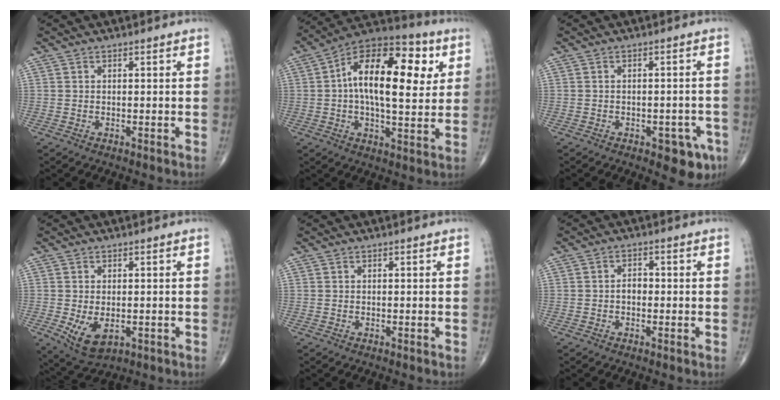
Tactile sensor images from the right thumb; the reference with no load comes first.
{"total": 20.5, "force": [4.0, 9.9, 17.5], "torque": [-0.249, 0.015, 0.047]}
{"total": 6.1, "force": [-3.1, 2.9, 4.4], "torque": [-0.032, 0.012, -0.033]}
{"total": 6.6, "force": [-1.5, 3.8, 5.2], "torque": [-0.088, -0.013, -0.013]}
{"total": 0.0}
{"total": 2.1, "force": [-0.4, 1.5, 1.4], "torque": [-0.014, 0.008, -0.012]}